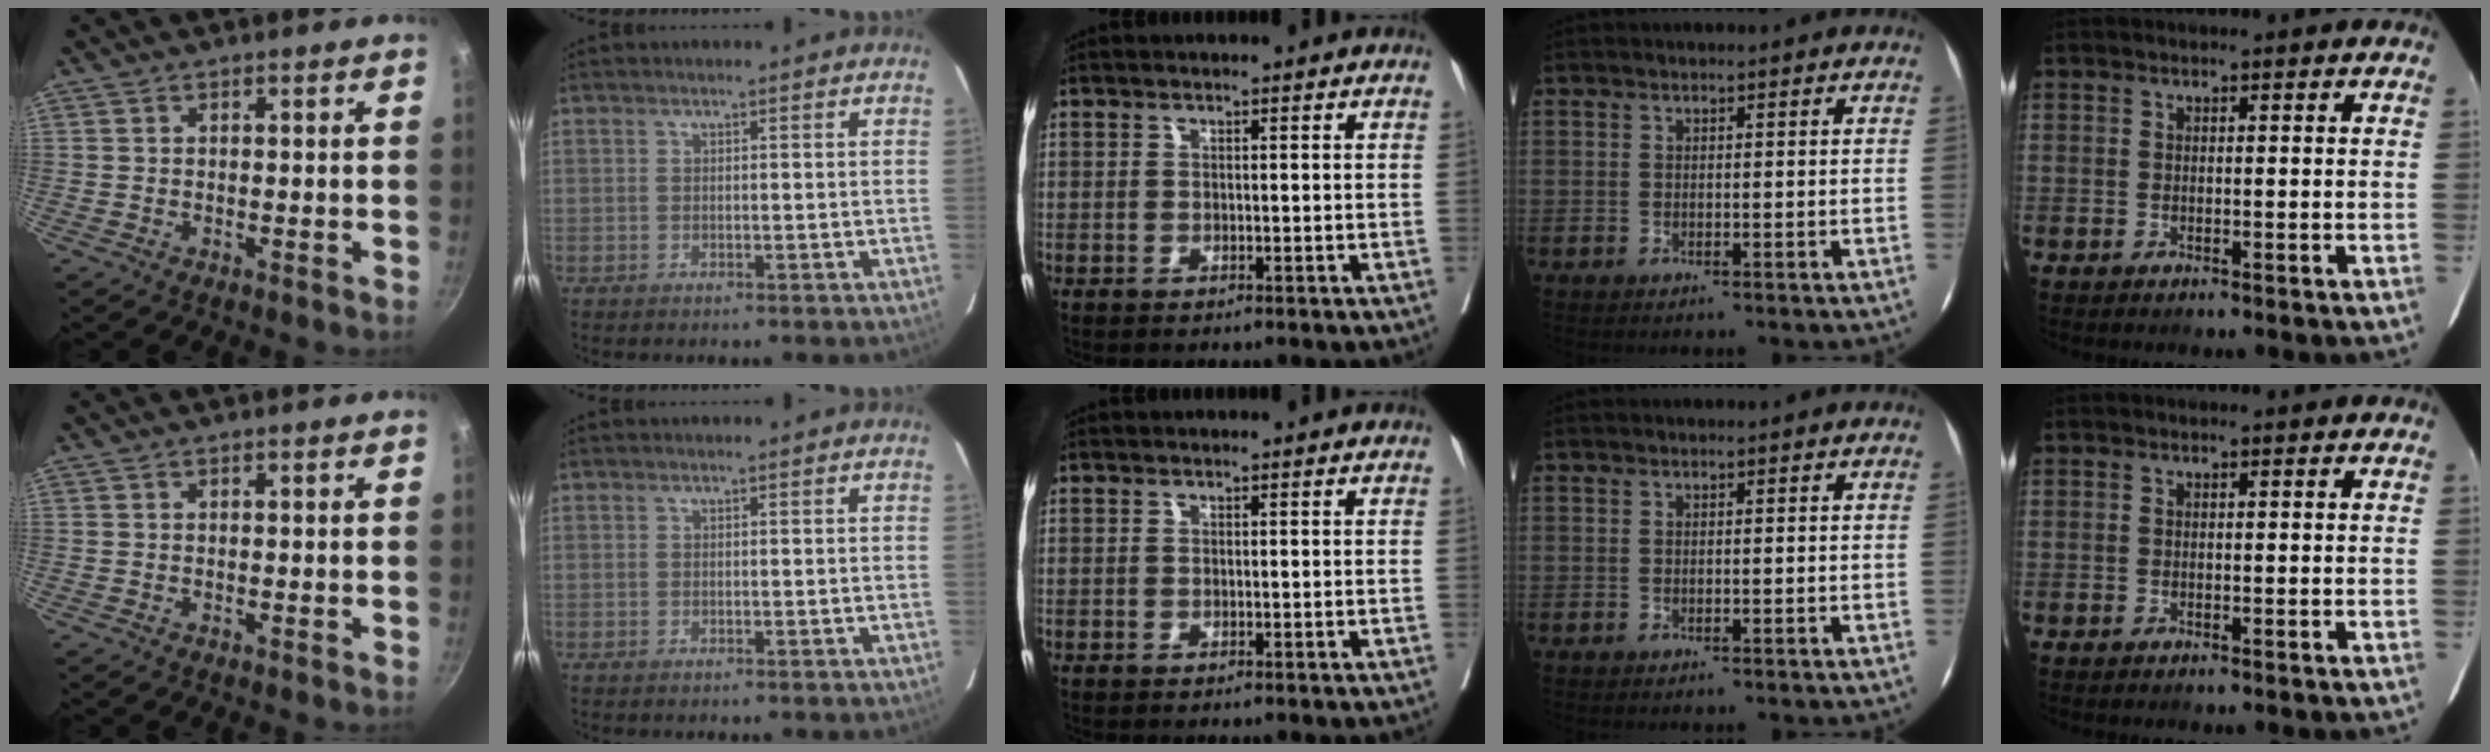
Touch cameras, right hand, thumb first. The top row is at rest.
{}